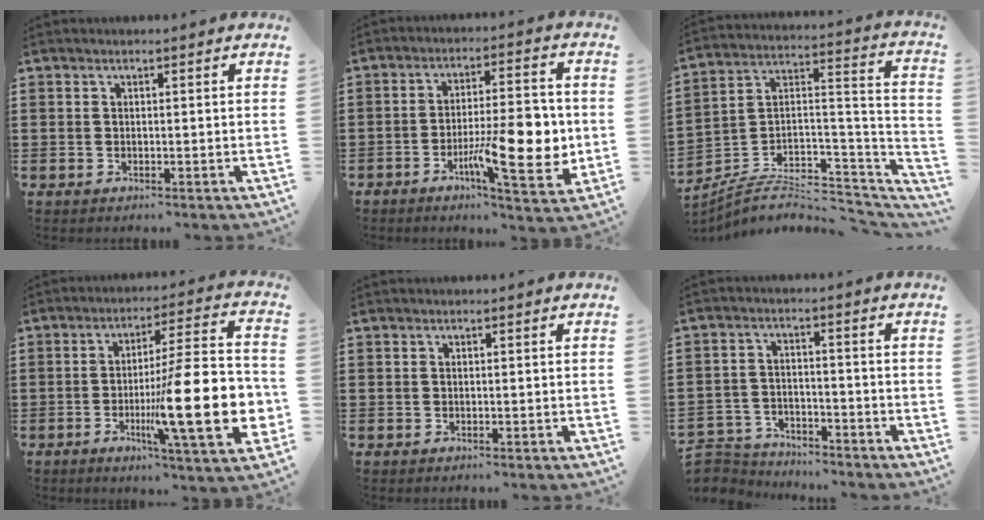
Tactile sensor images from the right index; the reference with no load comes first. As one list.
[{"total": 13.0, "force": [-2.9, 4.4, 11.9], "torque": [-0.165, -0.002, -0.045]}, {"total": 5.5, "force": [-4.1, 2.5, 2.6], "torque": [-0.047, -0.008, -0.080]}, {"total": 19.3, "force": [-4.8, 3.8, 18.3], "torque": [-0.294, -0.009, -0.074]}, {"total": 0.0}, {"total": 4.6, "force": [-4.4, 1.0, -0.1], "torque": [-0.020, 0.002, -0.098]}]